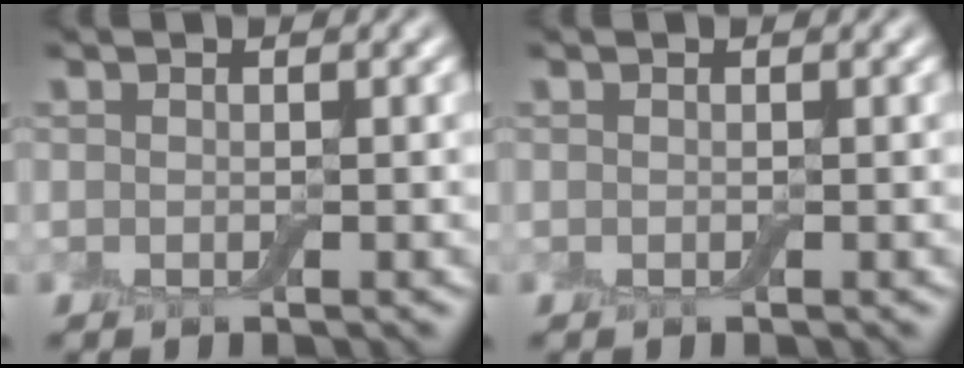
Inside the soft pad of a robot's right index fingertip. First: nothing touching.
{"total": 0.0}